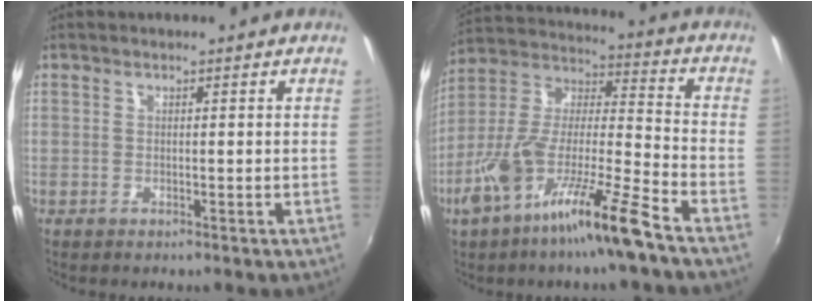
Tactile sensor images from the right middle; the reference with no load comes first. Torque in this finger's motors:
{"motor_torque": [1.05, -1.09, 0.67, 0.13]}